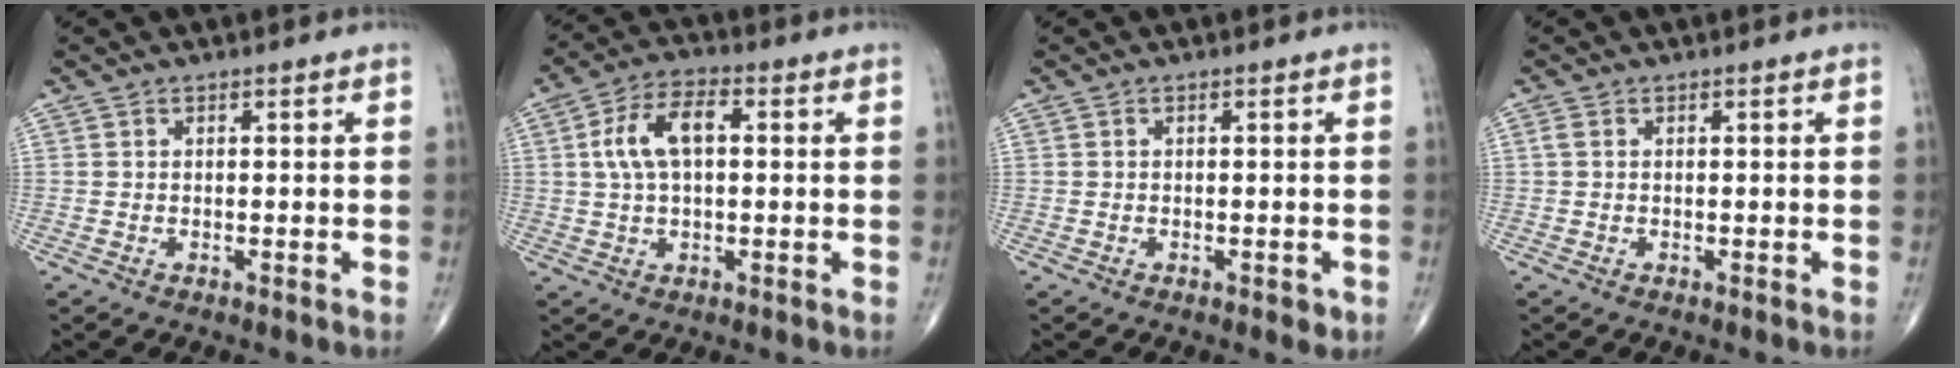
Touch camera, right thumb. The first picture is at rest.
{"total": 9.2, "force": [1.4, 4.8, 7.7], "torque": [-0.152, 0.021, 0.024]}
{"total": 1.5, "force": [-0.6, 0.8, 1.1], "torque": [-0.012, -0.001, -0.006]}
{"total": 0.9, "force": [0.1, 0.5, 0.7], "torque": [-0.019, 0.004, 0.003]}